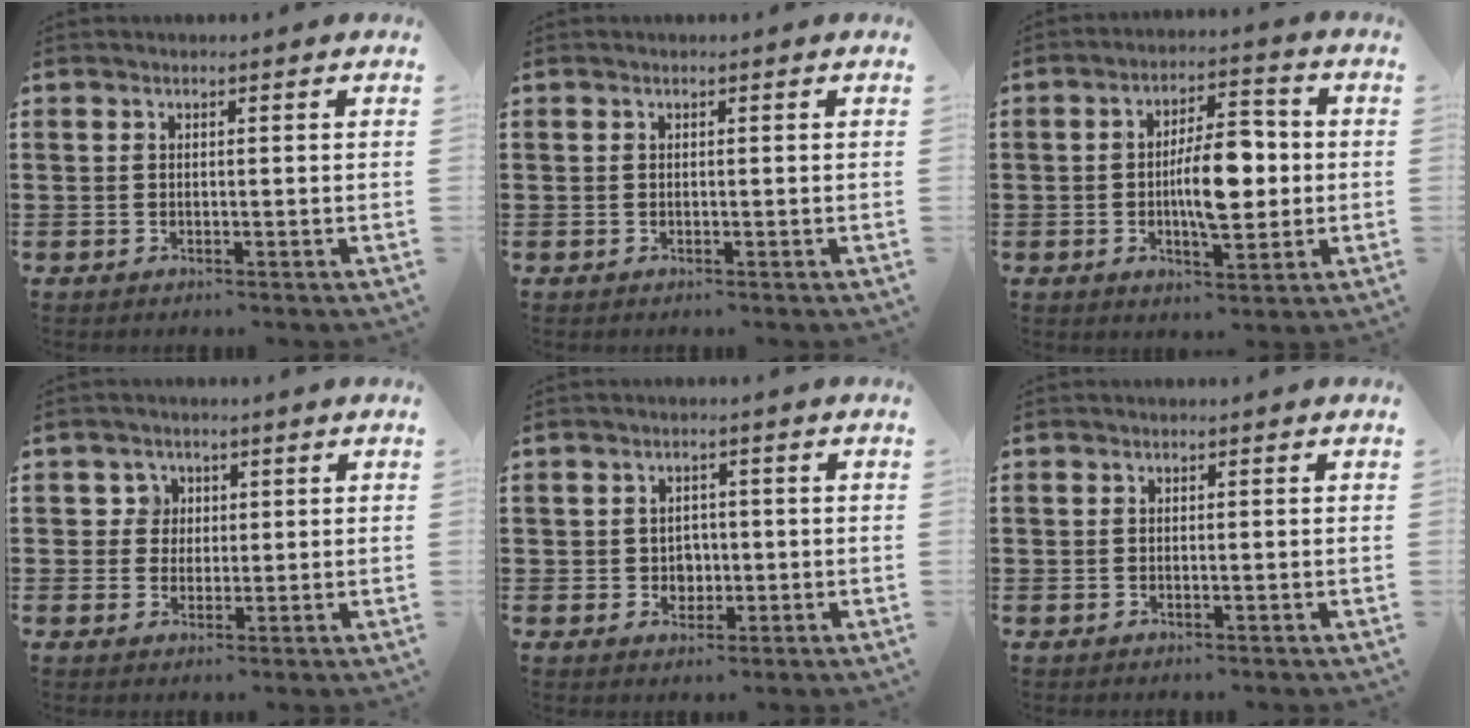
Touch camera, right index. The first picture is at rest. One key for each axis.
{"total": 0.0}
{"total": 8.9, "fx": -0.5, "fy": 3.7, "fz": 8.1, "tx": -0.137, "ty": 0.003, "tz": -0.014}
{"total": 3.1, "fx": 0.9, "fy": 2.9, "fz": 0.5, "tx": -0.017, "ty": 0.009, "tz": 0.013}
{"total": 2.4, "fx": 0.0, "fy": 2.2, "fz": 0.8, "tx": -0.018, "ty": 0.001, "tz": -0.005}
{"total": 0.0}